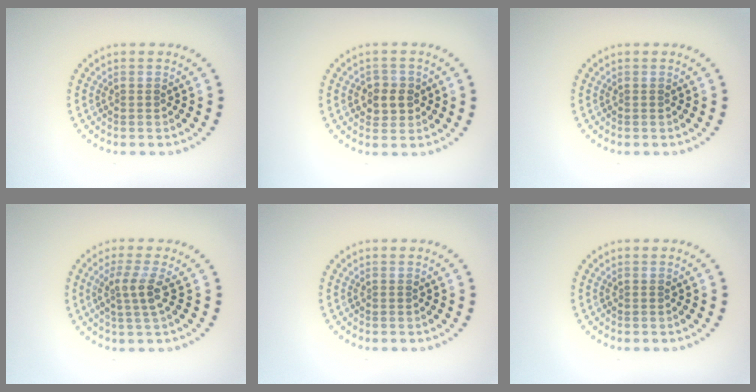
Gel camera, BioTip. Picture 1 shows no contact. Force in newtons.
{"total": 2.4, "press": 2.3, "slide": 0.7}
{"total": 0.0}
{"total": 2.6, "press": 2.0, "slide": 1.6}
{"total": 0.0}
{"total": 0.0}